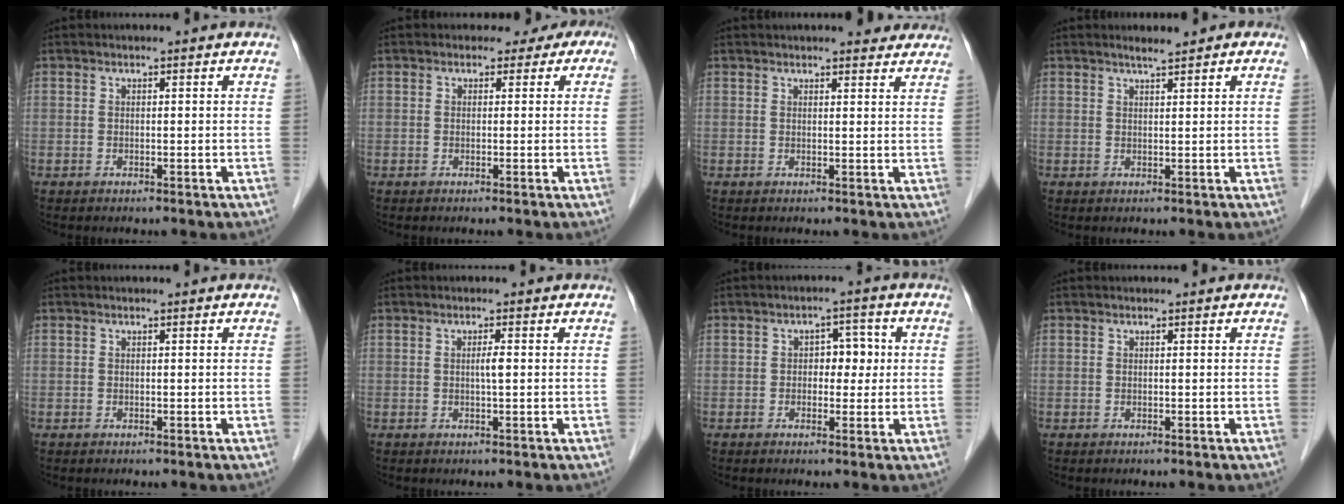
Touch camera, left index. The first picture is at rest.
{"total": 2.8, "force": [1.0, 2.5, 0.8], "torque": [-0.002, 0.014, -0.001]}
{"total": 6.3, "force": [5.8, 1.4, 2.2], "torque": [-0.019, 0.013, 0.059]}
{"total": 1.7, "force": [1.3, 0.3, 1.0], "torque": [-0.021, 0.006, 0.022]}
{"total": 0.0}
{"total": 1.3, "force": [0.0, 0.0, 1.3], "torque": [-0.025, 0.000, 0.000]}
{"total": 4.0, "force": [0.2, 2.5, 3.1], "torque": [-0.038, 0.017, 0.003]}
{"total": 0.0}